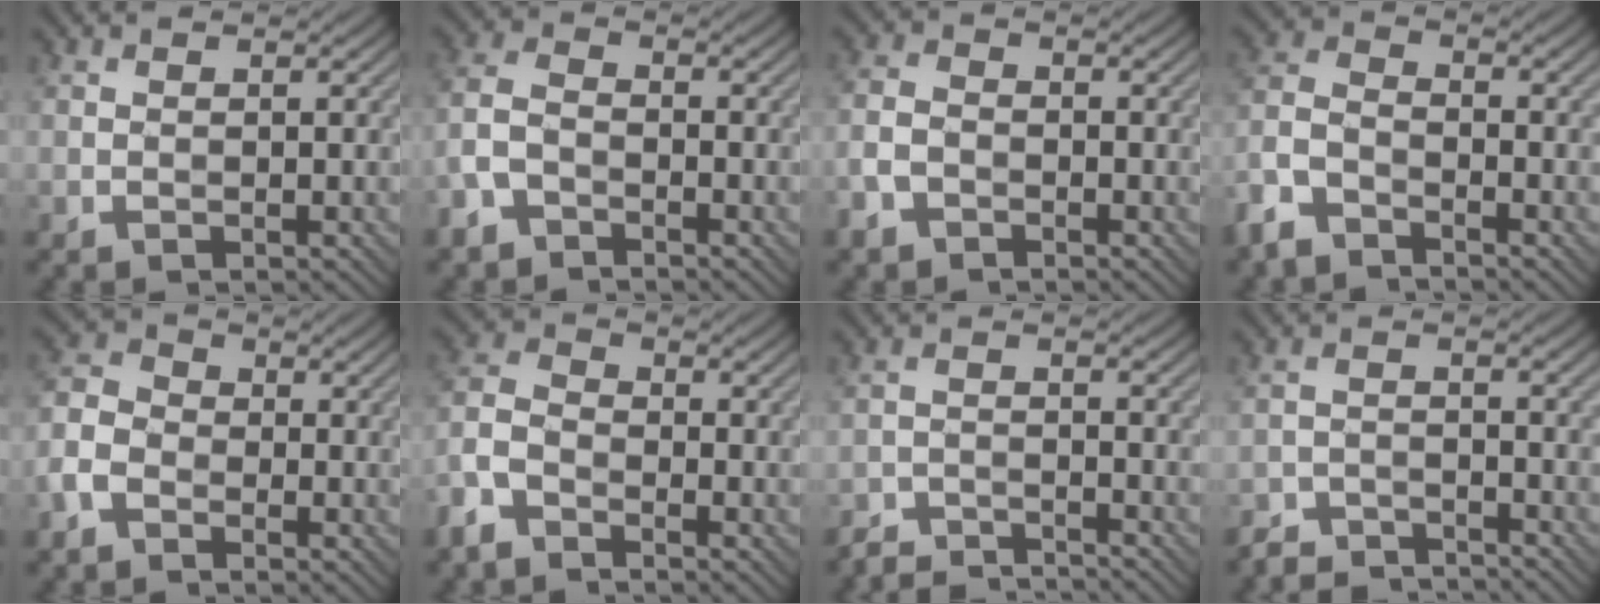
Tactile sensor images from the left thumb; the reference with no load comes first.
{"total": 4.9, "force": [-3.3, 2.6, 2.5], "torque": [-0.060, 0.000, -0.081]}
{"total": 3.8, "force": [-2.4, 2.4, 1.8], "torque": [-0.048, -0.005, -0.061]}
{"total": 6.5, "force": [-4.9, 2.9, 3.2], "torque": [-0.080, -0.004, -0.119]}
{"total": 5.2, "force": [-2.8, 3.5, 2.7], "torque": [-0.077, 0.005, -0.072]}
{"total": 6.0, "force": [-4.1, 3.1, 3.1], "torque": [-0.081, 0.000, -0.101]}
{"total": 4.0, "force": [-4.0, 0.4, 0.7], "torque": [-0.009, -0.001, -0.078]}
{"total": 4.5, "force": [-4.3, 0.9, 0.8], "torque": [-0.012, -0.001, -0.084]}